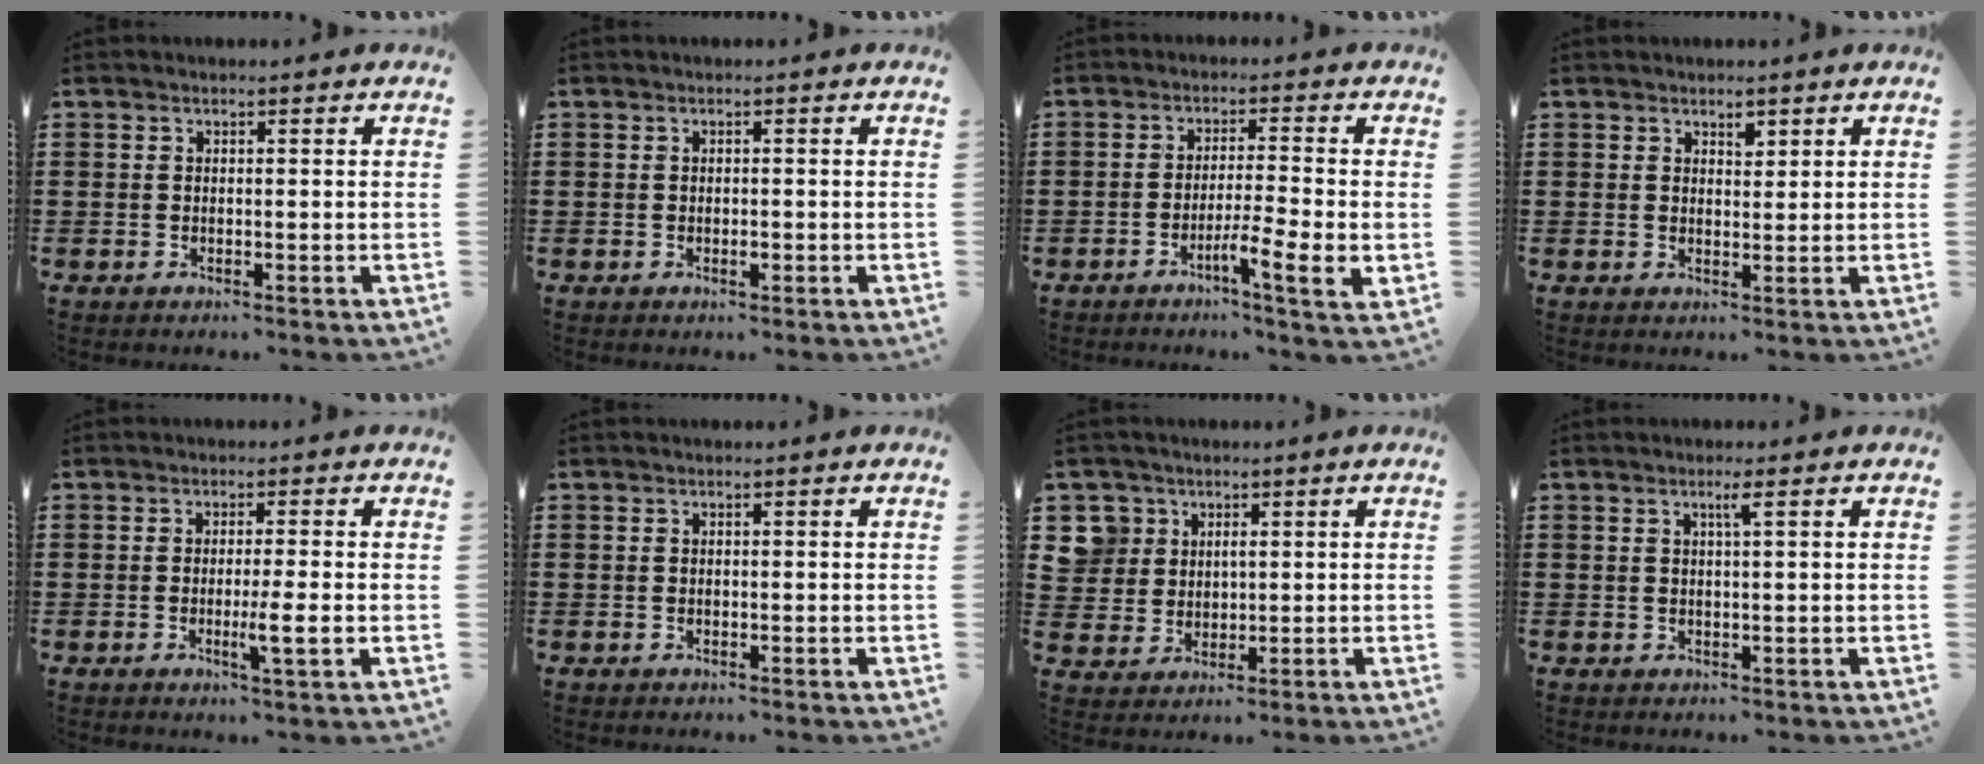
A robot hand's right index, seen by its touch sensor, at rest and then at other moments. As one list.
[{"total": 0.9, "force": [-0.3, 0.3, 0.7], "torque": [-0.014, -0.004, -0.005]}, {"total": 6.5, "force": [-2.8, 0.3, 5.8], "torque": [-0.092, -0.006, -0.046]}, {"total": 1.8, "force": [1.4, 0.8, 0.8], "torque": [-0.009, -0.001, 0.023]}, {"total": 3.8, "force": [-1.0, -0.2, 3.7], "torque": [-0.060, -0.010, -0.019]}, {"total": 0.0}, {"total": 5.2, "force": [2.1, 4.7, 0.5], "torque": [-0.038, 0.016, 0.041]}, {"total": 1.5, "force": [0.6, -0.2, 1.4], "torque": [-0.026, -0.001, 0.008]}]